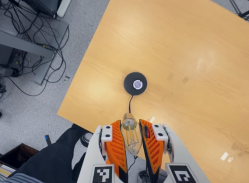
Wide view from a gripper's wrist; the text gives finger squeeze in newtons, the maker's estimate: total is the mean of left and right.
{"total": 22.3, "left": 24.8, "right": 19.7}